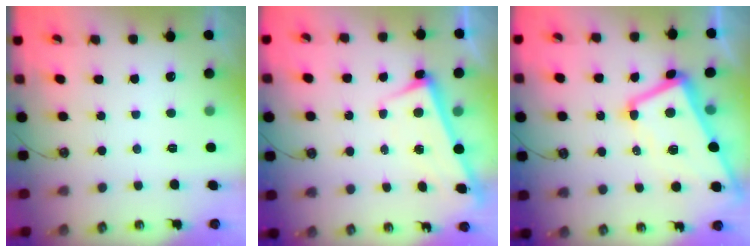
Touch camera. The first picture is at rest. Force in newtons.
{"total": 2.6, "press": 2.6, "slide": 0.3}
{"total": 6.4, "press": 6.2, "slide": 1.4}